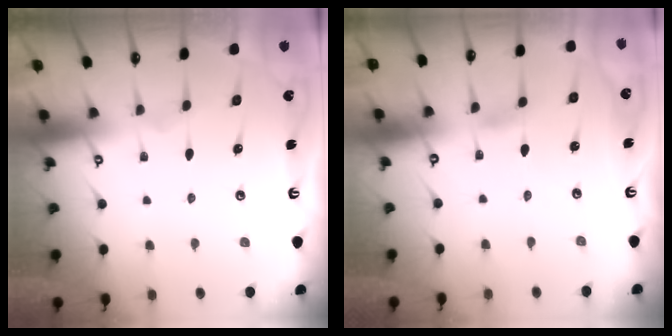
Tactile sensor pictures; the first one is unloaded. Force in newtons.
{"total": 1.2, "press": 1.2, "slide": 0.1}